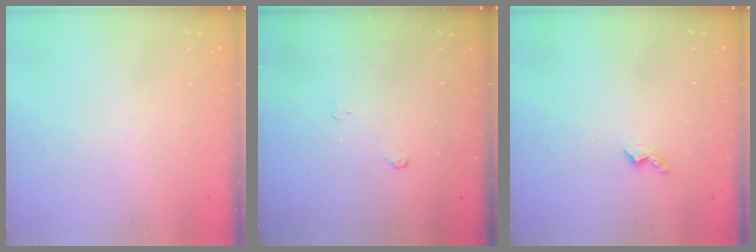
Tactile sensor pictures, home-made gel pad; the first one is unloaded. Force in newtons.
{"total": 3.3, "press": 3.3, "slide": 0.4}
{"total": 3.0, "press": 3.0, "slide": 0.5}